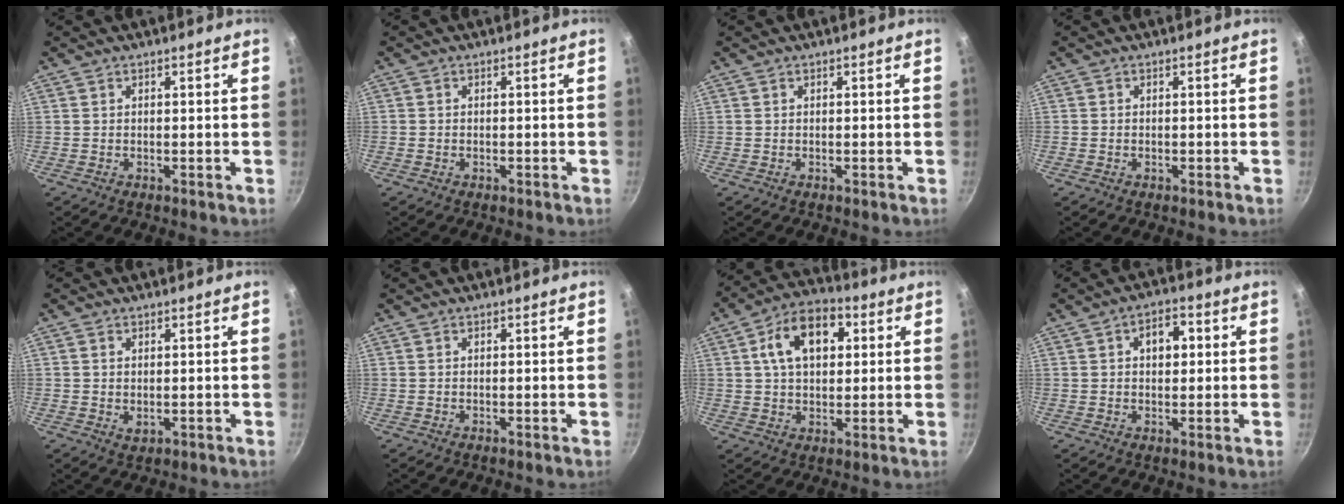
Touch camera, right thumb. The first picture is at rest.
{"total": 0.7, "force": [-0.4, 0.6, 0.1], "torque": [-0.003, 0.004, -0.006]}
{"total": 0.0}
{"total": 0.7, "force": [-0.3, 0.6, 0.2], "torque": [-0.004, 0.003, -0.005]}
{"total": 1.8, "force": [0.3, 1.3, 1.3], "torque": [-0.022, -0.002, 0.007]}
{"total": 0.0}
{"total": 13.4, "force": [3.7, 8.7, 9.5], "torque": [-0.127, 0.016, 0.050]}
{"total": 5.9, "force": [1.4, 3.9, 4.2], "torque": [-0.035, 0.012, 0.015]}